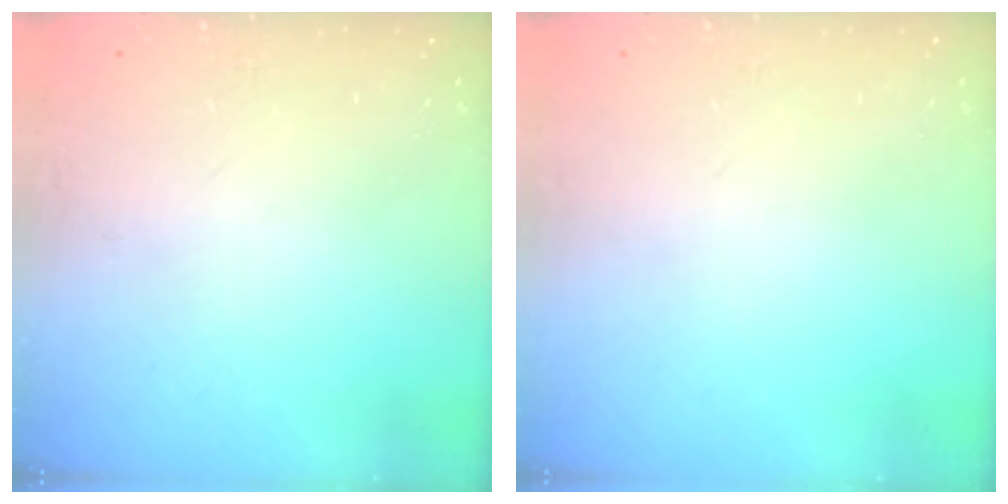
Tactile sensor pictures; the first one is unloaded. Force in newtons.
{"total": 0.0}